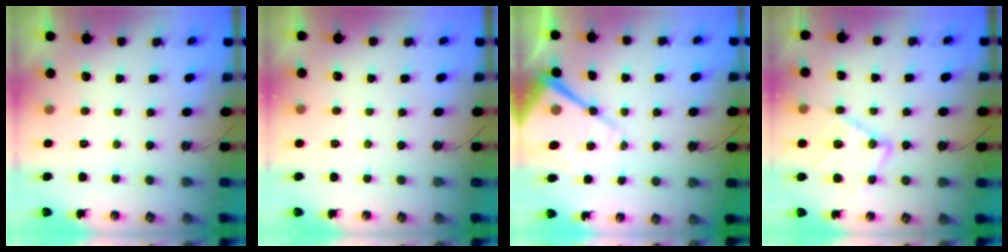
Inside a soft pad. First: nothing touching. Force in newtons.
{"total": 2.8, "press": 2.8, "slide": 0.5}
{"total": 14.2, "press": 14.1, "slide": 1.3}
{"total": 16.2, "press": 16.2, "slide": 1.1}